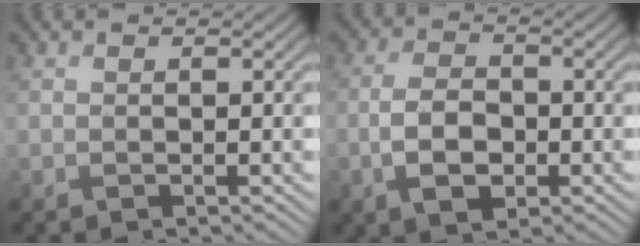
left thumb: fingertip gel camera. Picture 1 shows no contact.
{"total": 4.5, "force": [-2.1, 2.7, 2.9], "torque": [-0.064, -0.004, -0.033]}